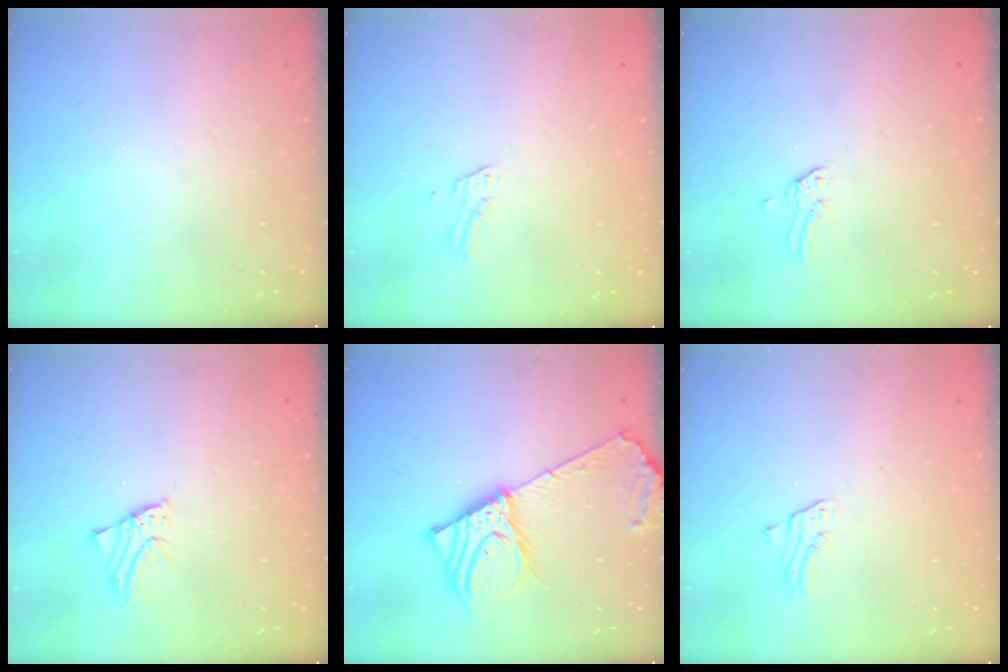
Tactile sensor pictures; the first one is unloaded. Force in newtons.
{"total": 2.7, "press": 2.7, "slide": 0.2}
{"total": 0.0}
{"total": 1.9, "press": 1.9, "slide": 0.0}
{"total": 14.1, "press": 13.9, "slide": 2.5}
{"total": 1.9, "press": 1.9, "slide": 0.1}